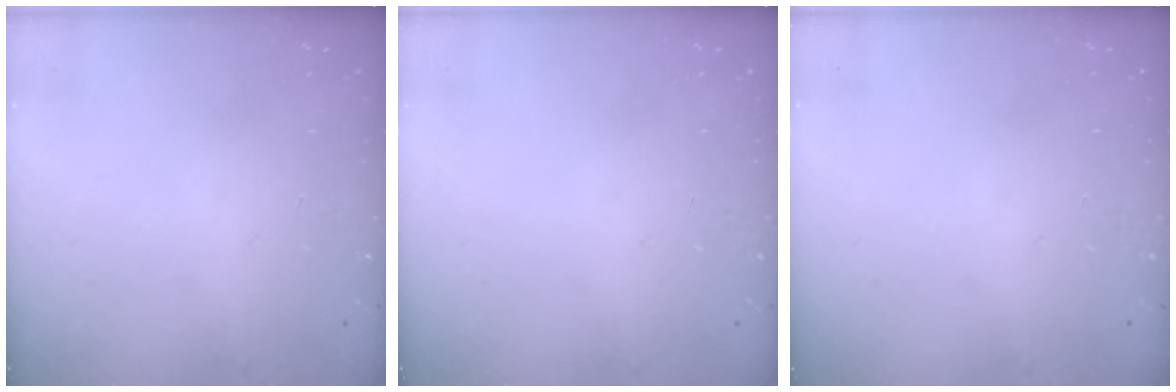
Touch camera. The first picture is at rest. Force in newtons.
{"total": 0.0}
{"total": 0.0}